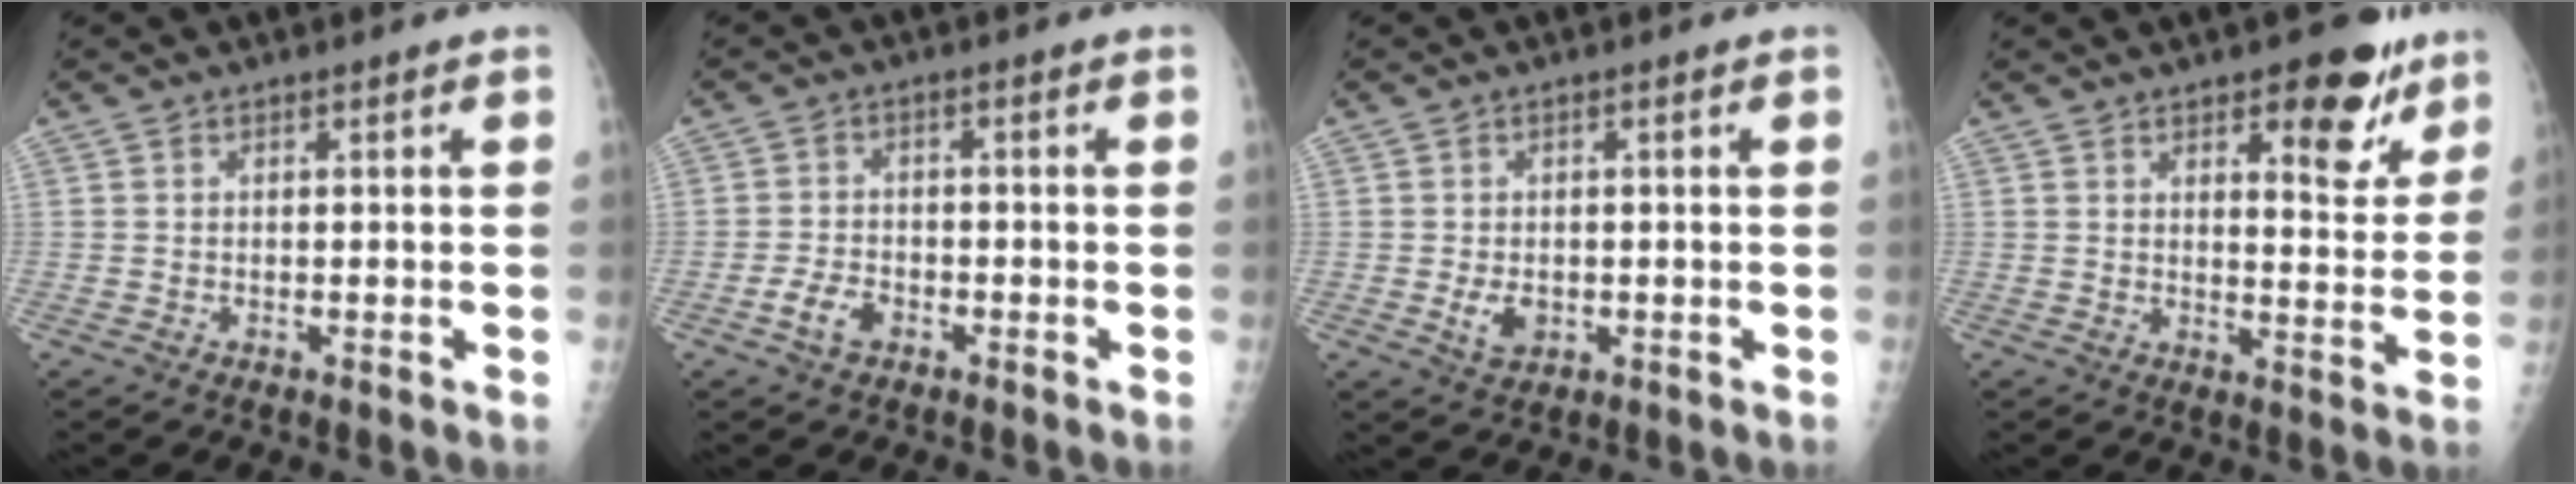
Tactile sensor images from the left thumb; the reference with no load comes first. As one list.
[{"total": 4.0, "force": [-2.1, 2.4, 2.3], "torque": [-0.042, 0.015, -0.039]}, {"total": 3.7, "force": [-0.6, 2.5, 2.6], "torque": [-0.038, -0.003, -0.004]}, {"total": 11.4, "force": [6.8, 4.6, 7.9], "torque": [-0.064, -0.036, 0.088]}]